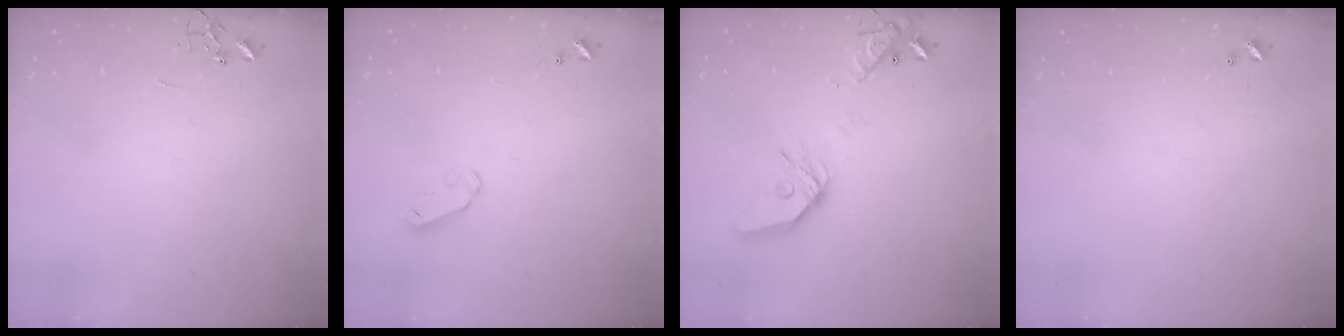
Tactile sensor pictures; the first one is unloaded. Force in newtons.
{"total": 4.0, "press": 4.0, "slide": 0.4}
{"total": 17.0, "press": 16.8, "slide": 2.6}
{"total": 0.0}